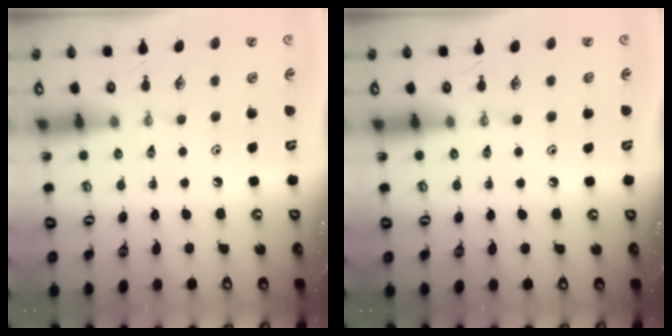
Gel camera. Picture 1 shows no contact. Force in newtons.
{"total": 1.4, "press": 0.2, "slide": 1.4}